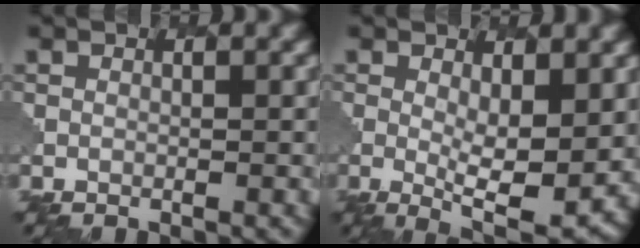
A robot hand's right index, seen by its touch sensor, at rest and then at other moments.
{"total": 5.8, "force": [0.5, 1.8, 5.5], "torque": [-0.090, -0.017, 0.015]}